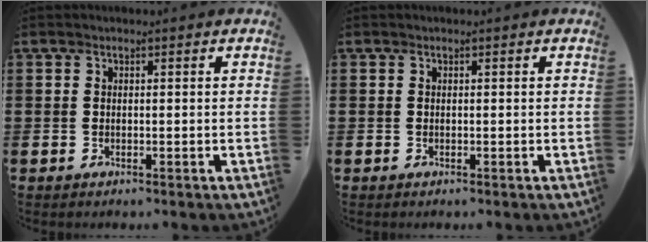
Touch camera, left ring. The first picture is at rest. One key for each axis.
{"total": 0.0}